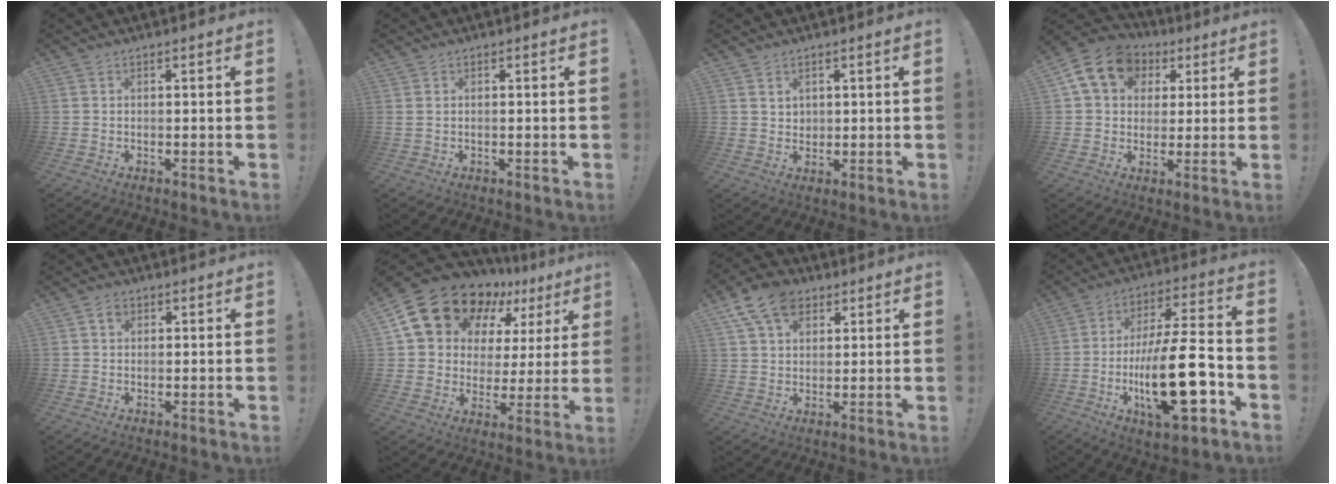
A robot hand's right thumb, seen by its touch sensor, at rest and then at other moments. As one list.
[{"total": 0.6, "force": [0.0, 0.2, 0.6], "torque": [-0.020, 0.005, 0.002]}, {"total": 3.1, "force": [2.0, 2.3, 0.8], "torque": [-0.007, -0.012, 0.035]}, {"total": 14.4, "force": [5.5, 11.2, 7.1], "torque": [-0.109, -0.012, 0.108]}, {"total": 2.1, "force": [0.8, 1.6, 1.0], "torque": [-0.009, 0.001, 0.013]}, {"total": 18.7, "force": [12.6, 11.4, 7.8], "torque": [-0.135, -0.085, 0.247]}, {"total": 12.2, "force": [6.4, 8.4, 6.2], "torque": [-0.099, -0.018, 0.123]}, {"total": 23.4, "force": [-6.4, 7.5, 21.2], "torque": [-0.364, 0.023, -0.102]}]